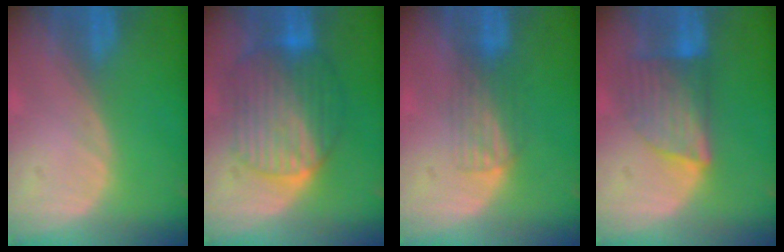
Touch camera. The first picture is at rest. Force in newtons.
{"total": 10.0, "press": 9.9, "slide": 0.9}
{"total": 3.7, "press": 3.5, "slide": 1.1}
{"total": 6.9, "press": 6.7, "slide": 1.6}